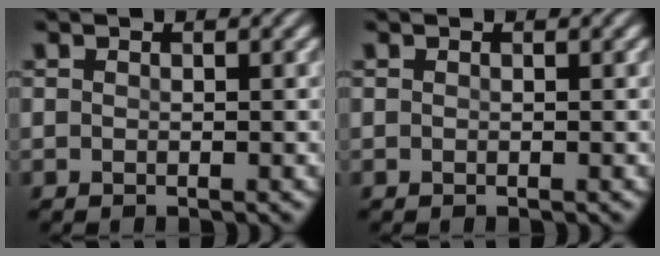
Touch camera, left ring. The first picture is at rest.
{"total": 0.0}